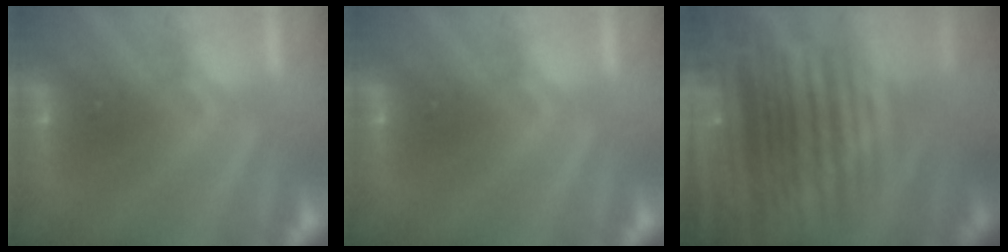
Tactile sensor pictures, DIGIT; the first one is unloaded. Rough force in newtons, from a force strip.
{"total": 0.0}
{"total": 8.0}